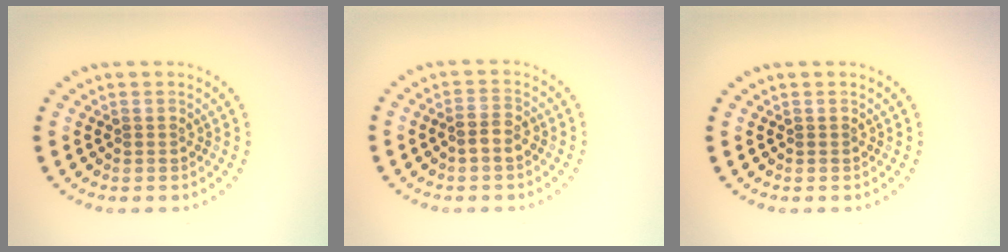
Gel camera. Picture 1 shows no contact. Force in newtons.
{"total": 1.7, "press": 1.6, "slide": 0.5}
{"total": 0.0}